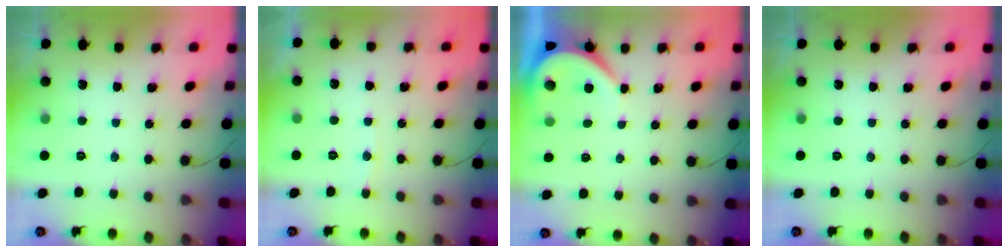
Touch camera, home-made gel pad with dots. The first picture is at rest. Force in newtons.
{"total": 2.9, "press": 2.9, "slide": 0.3}
{"total": 3.9, "press": 3.9, "slide": 0.6}
{"total": 0.0}